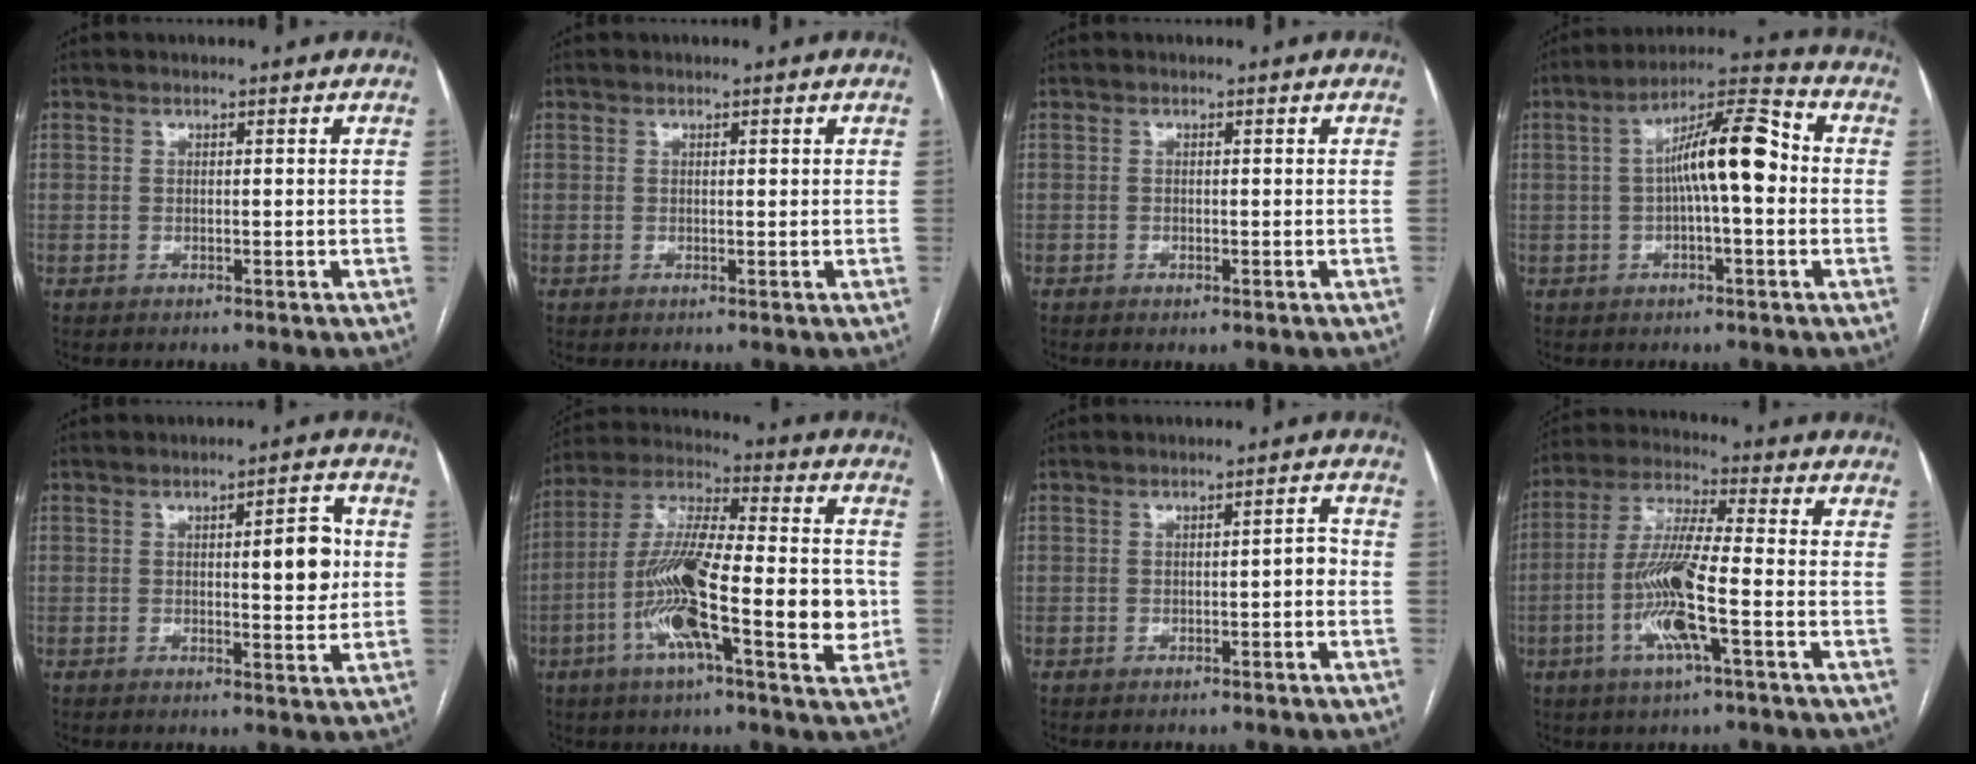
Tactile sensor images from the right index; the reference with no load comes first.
{"total": 0.6, "force": [0.2, 0.2, 0.5], "torque": [-0.007, 0.001, 0.002]}
{"total": 0.7, "force": [-0.4, 0.3, 0.5], "torque": [-0.007, 0.000, -0.003]}
{"total": 11.3, "force": [0.2, 2.2, 11.1], "torque": [-0.188, 0.035, 0.000]}
{"total": 6.5, "force": [0.8, 1.7, 6.2], "torque": [-0.082, 0.004, 0.012]}
{"total": 20.1, "force": [-4.4, 4.1, 19.1], "torque": [-0.333, 0.008, -0.076]}
{"total": 2.1, "force": [-0.5, 0.6, 1.9], "torque": [-0.022, 0.006, -0.008]}
{"total": 11.8, "force": [-3.4, 0.7, 11.2], "torque": [-0.230, -0.005, -0.071]}